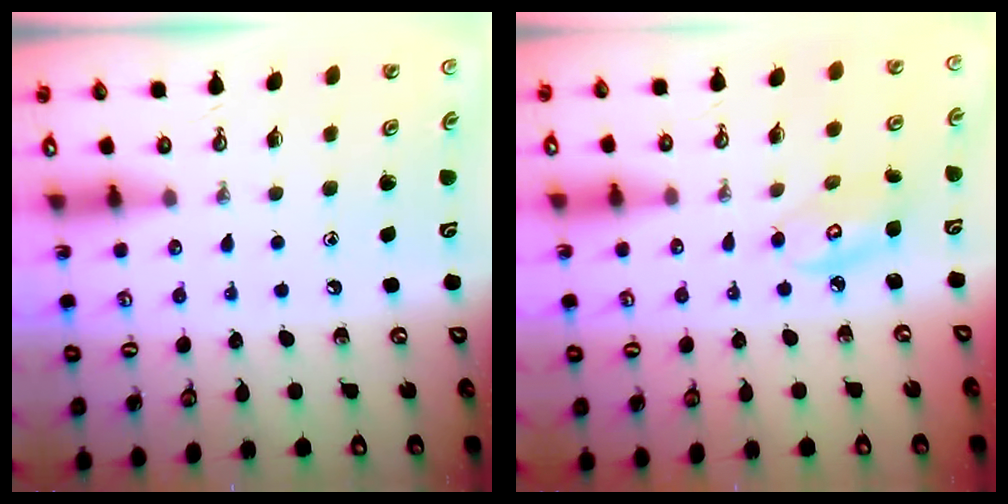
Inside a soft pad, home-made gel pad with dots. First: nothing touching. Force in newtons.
{"total": 5.1, "press": 5.1, "slide": 0.2}